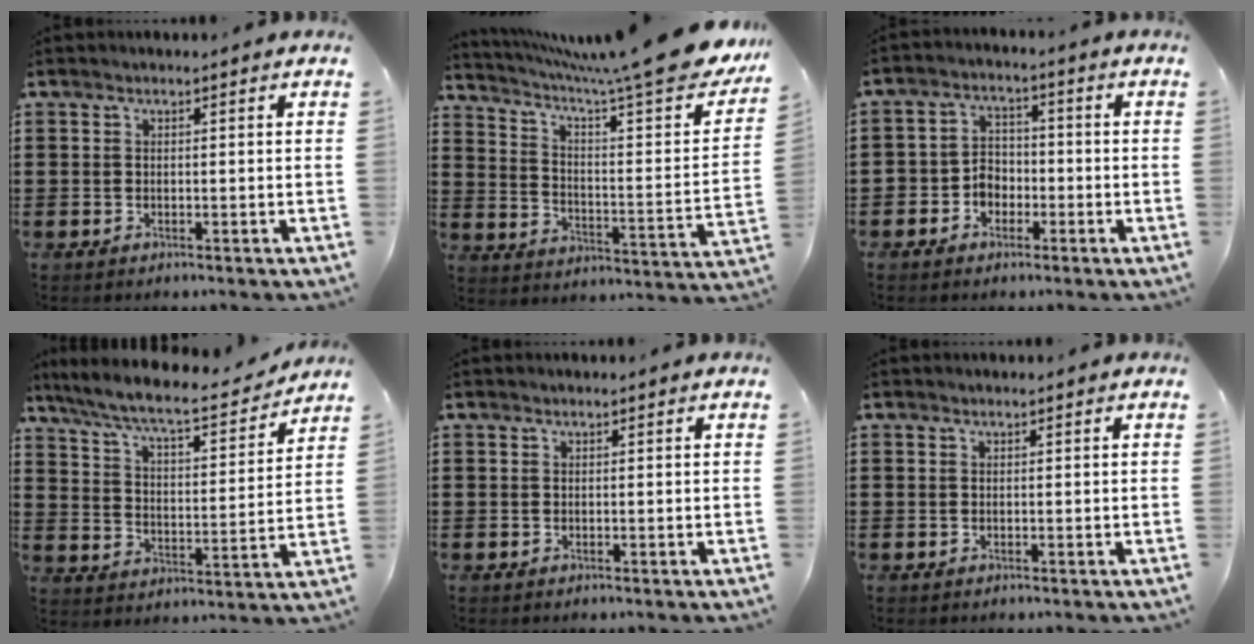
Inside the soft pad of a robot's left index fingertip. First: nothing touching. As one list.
[{"total": 10.8, "force": [8.3, 0.6, 6.9], "torque": [-0.129, -0.063, 0.127]}, {"total": 3.8, "force": [-2.2, 3.0, 1.1], "torque": [-0.031, 0.010, -0.048]}, {"total": 7.8, "force": [6.9, 0.2, 3.5], "torque": [-0.097, -0.043, 0.114]}, {"total": 0.0}, {"total": 0.0}]